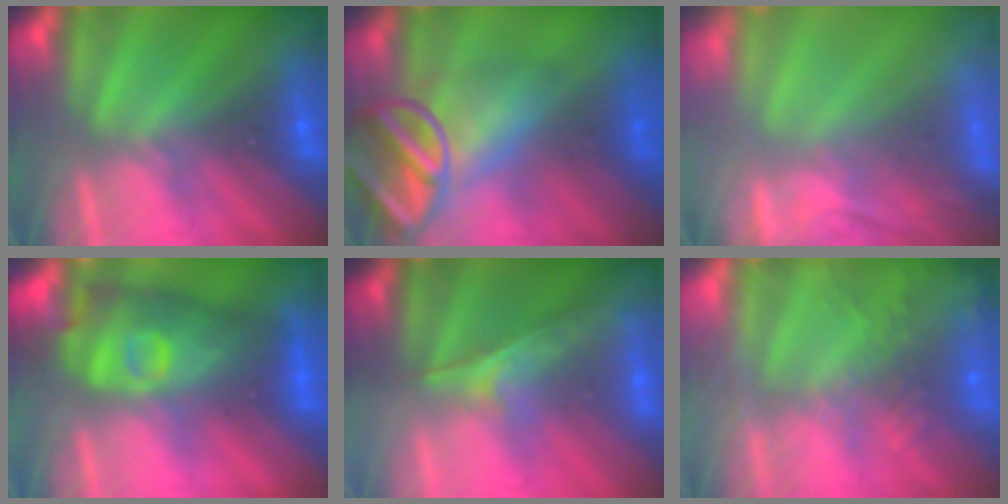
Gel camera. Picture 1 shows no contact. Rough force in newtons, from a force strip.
{"total": 6.7}
{"total": 7.0}
{"total": 3.9}
{"total": 1.9}
{"total": 6.8}